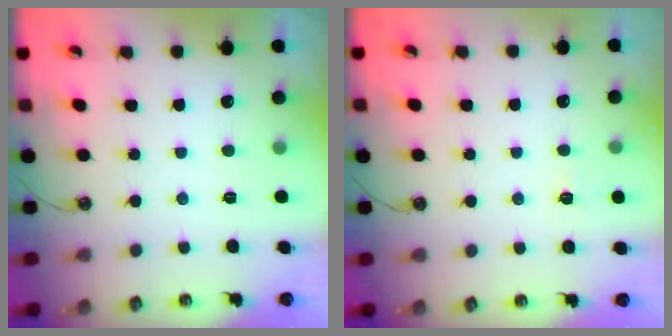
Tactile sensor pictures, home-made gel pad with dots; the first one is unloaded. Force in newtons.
{"total": 2.5, "press": 2.4, "slide": 0.4}